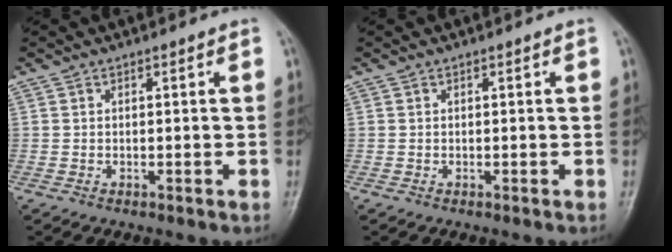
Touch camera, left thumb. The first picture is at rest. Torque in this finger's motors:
{"motor_torque": [0.01, 0.01, -0.08, -0.08, 0.00]}